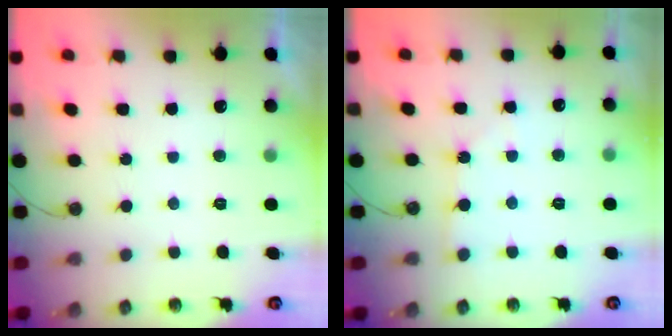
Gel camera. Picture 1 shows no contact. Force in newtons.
{"total": 4.1, "press": 4.1, "slide": 0.5}